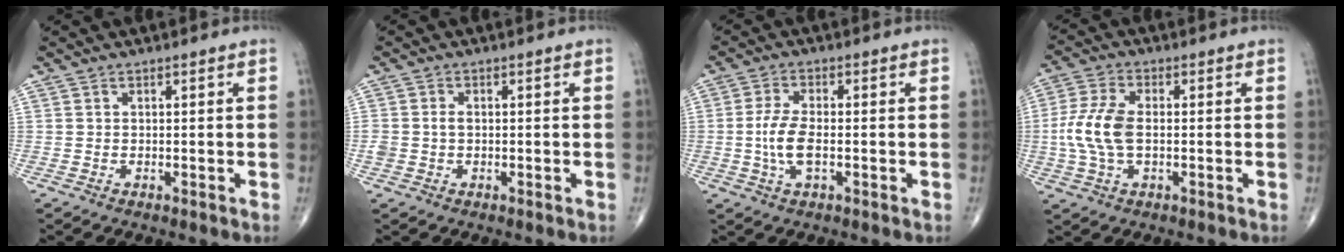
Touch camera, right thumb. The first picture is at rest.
{"total": 2.1, "force": [-0.1, 1.6, 1.4], "torque": [-0.029, 0.005, -0.001]}
{"total": 6.1, "force": [-0.9, 2.5, 5.5], "torque": [-0.121, 0.002, -0.020]}
{"total": 9.0, "force": [-0.5, 4.7, 7.7], "torque": [-0.178, 0.011, -0.013]}